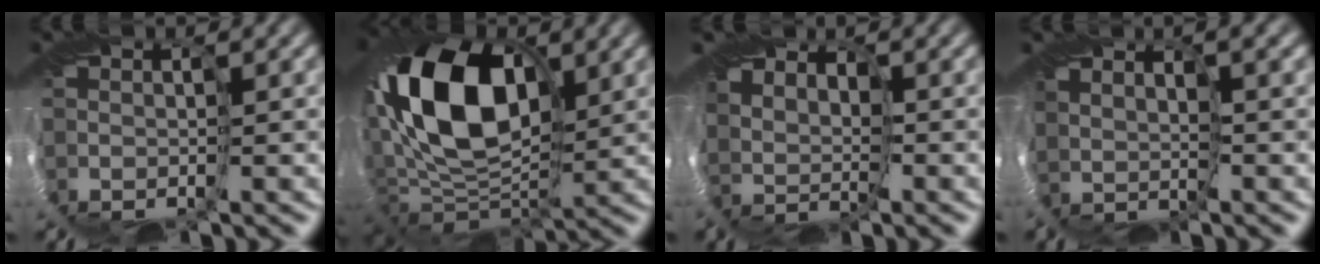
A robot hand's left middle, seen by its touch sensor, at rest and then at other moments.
{"total": 13.7, "force": [2.4, 8.4, 10.6], "torque": [-0.217, 0.014, 0.028]}
{"total": 3.4, "force": [2.9, 1.7, 0.4], "torque": [-0.013, -0.001, 0.044]}
{"total": 2.2, "force": [2.1, 0.4, 0.5], "torque": [-0.012, 0.008, 0.044]}